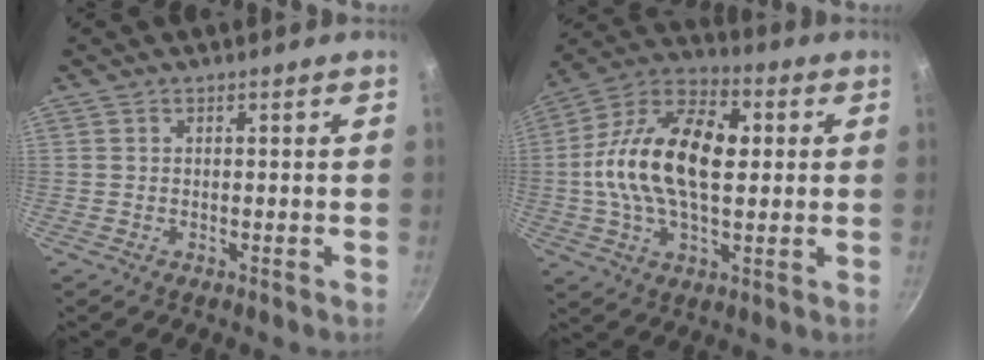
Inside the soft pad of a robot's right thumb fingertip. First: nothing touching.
{"total": 20.3, "force": [1.6, 11.4, 16.7], "torque": [-0.288, 0.028, 0.007]}